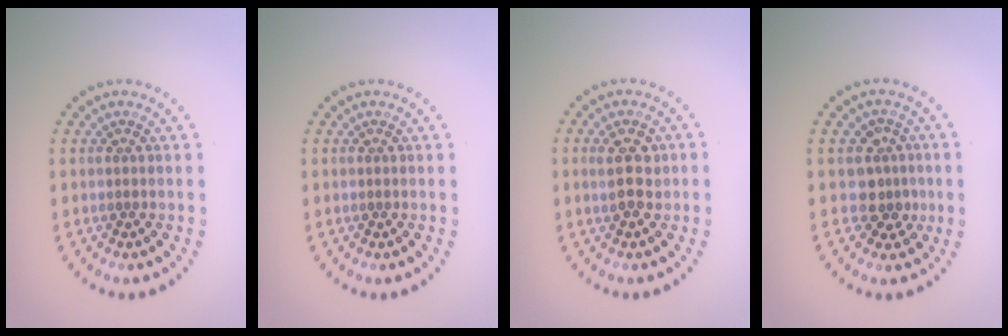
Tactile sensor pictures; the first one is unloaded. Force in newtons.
{"total": 0.0}
{"total": 3.0, "press": 2.9, "slide": 0.4}
{"total": 2.7, "press": 2.3, "slide": 1.4}